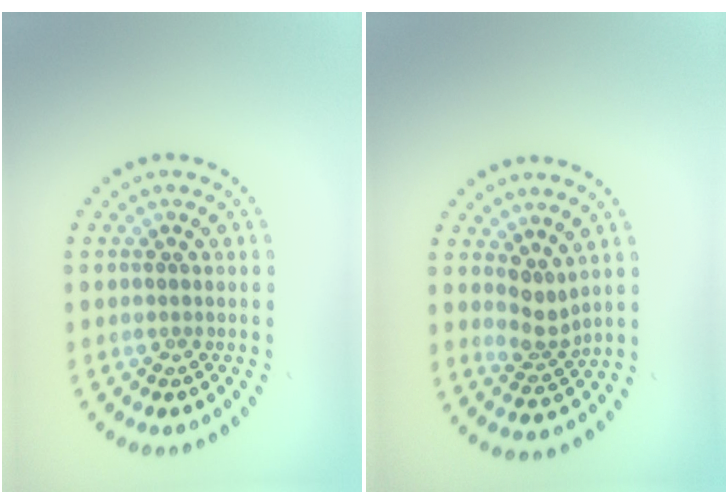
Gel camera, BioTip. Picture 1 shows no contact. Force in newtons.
{"total": 2.3, "press": 1.6, "slide": 1.6}